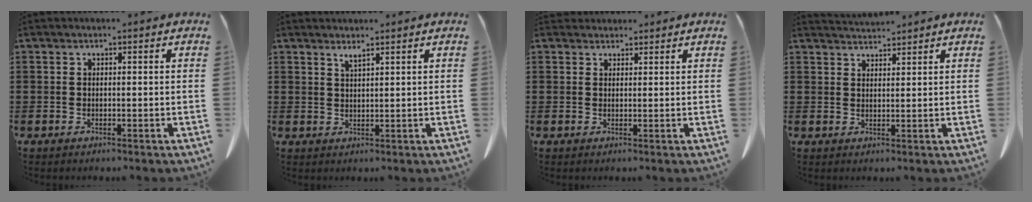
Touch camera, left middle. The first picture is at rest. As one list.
[{"total": 1.5, "force": [1.4, -0.1, 0.7], "torque": [-0.016, -0.001, 0.026]}, {"total": 1.6, "force": [1.5, 0.6, 0.1], "torque": [-0.005, 0.004, 0.030]}, {"total": 2.4, "force": [2.4, 0.0, 0.1], "torque": [-0.008, -0.006, 0.046]}]